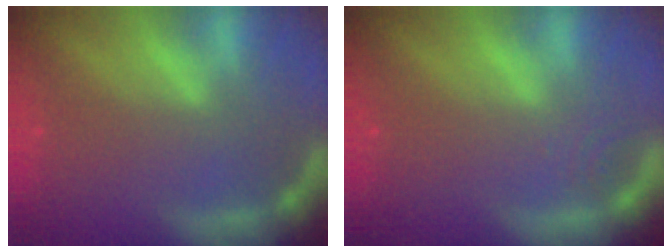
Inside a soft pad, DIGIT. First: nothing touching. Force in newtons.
{"total": 1.0}